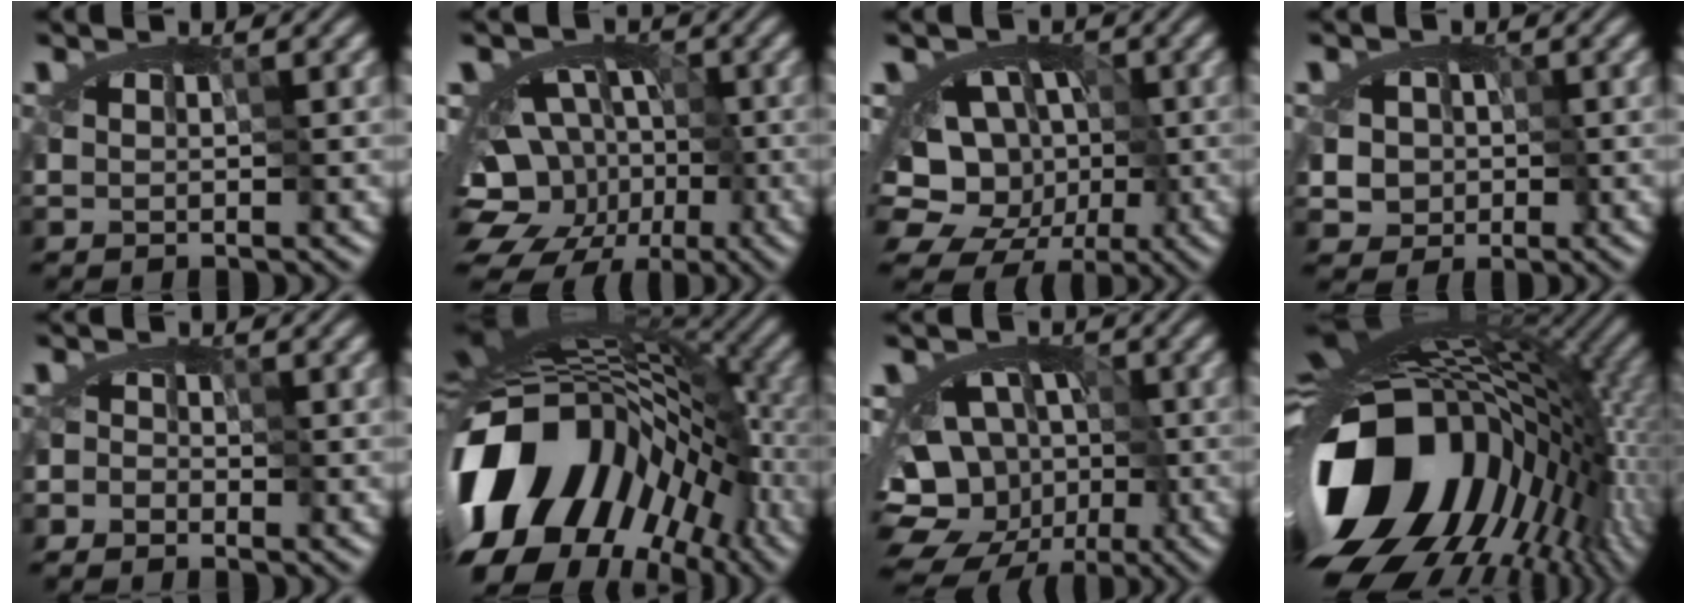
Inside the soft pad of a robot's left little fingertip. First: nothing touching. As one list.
[{"total": 12.4, "force": [-5.2, 9.5, 6.0], "torque": [-0.083, -0.008, -0.086]}, {"total": 11.6, "force": [-4.9, 9.5, 4.8], "torque": [-0.037, 0.006, -0.086]}, {"total": 2.3, "force": [-1.0, 2.0, 0.5], "torque": [-0.012, -0.003, -0.012]}, {"total": 1.3, "force": [-1.3, 0.0, -0.2], "torque": [0.011, -0.003, -0.025]}, {"total": 17.6, "force": [-8.1, 11.4, 10.7], "torque": [-0.200, 0.008, -0.157]}, {"total": 12.8, "force": [-6.2, 9.5, 5.9], "torque": [-0.063, -0.001, -0.092]}, {"total": 17.4, "force": [-8.1, 10.5, 11.3], "torque": [-0.224, -0.030, -0.145]}]